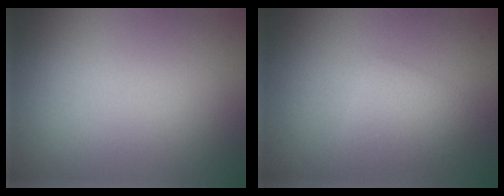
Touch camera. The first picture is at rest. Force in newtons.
{"total": 2.1, "press": 2.1, "slide": 0.1}